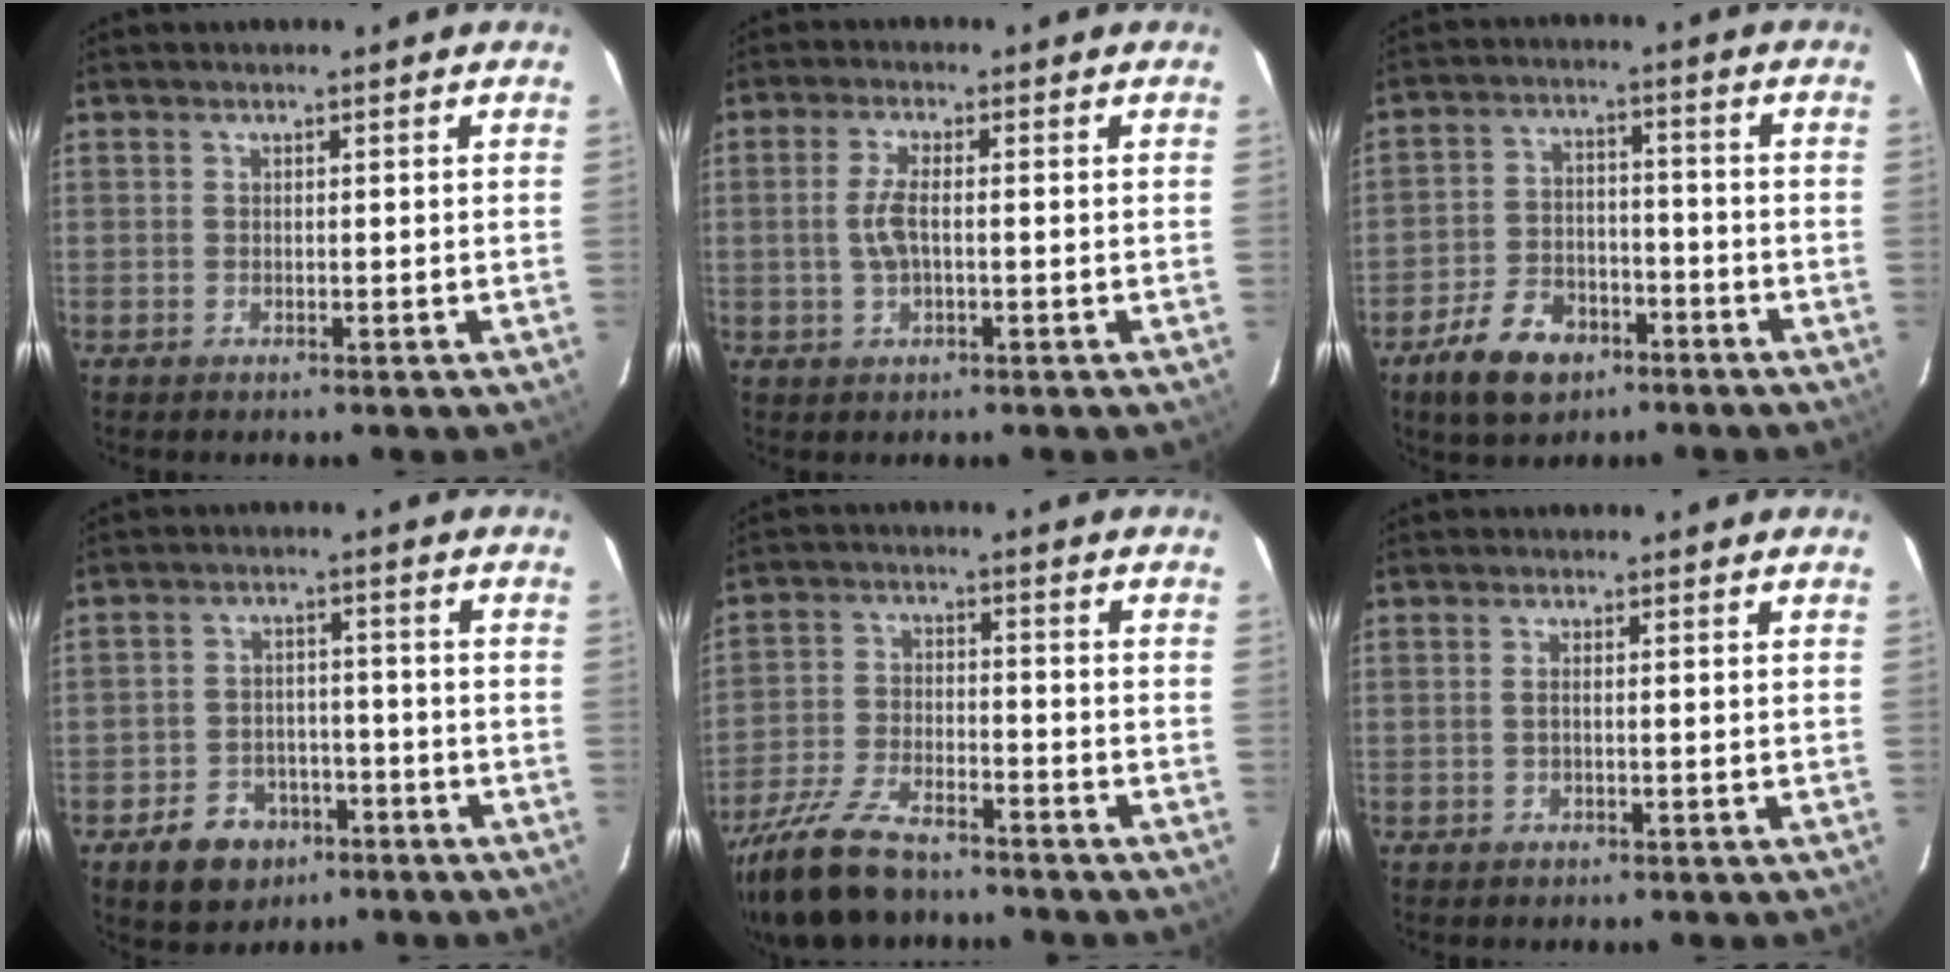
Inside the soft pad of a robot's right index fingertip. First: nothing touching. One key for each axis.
{"total": 4.6, "fx": -0.5, "fy": 1.7, "fz": 4.2, "tx": -0.084, "ty": -0.001, "tz": -0.005}
{"total": 11.0, "fx": -6.8, "fy": 6.5, "fz": 5.6, "tx": -0.136, "ty": 0.013, "tz": -0.111}
{"total": 9.3, "fx": -5.5, "fy": 6.7, "fz": 3.3, "tx": -0.089, "ty": 0.020, "tz": -0.069}
{"total": 16.5, "fx": -13.1, "fy": 5.9, "fz": 8.1, "tx": -0.185, "ty": -0.025, "tz": -0.238}
{"total": 1.0, "fx": -0.1, "fy": 0.2, "fz": 1.0, "tx": -0.021, "ty": 0.001, "tz": -0.003}